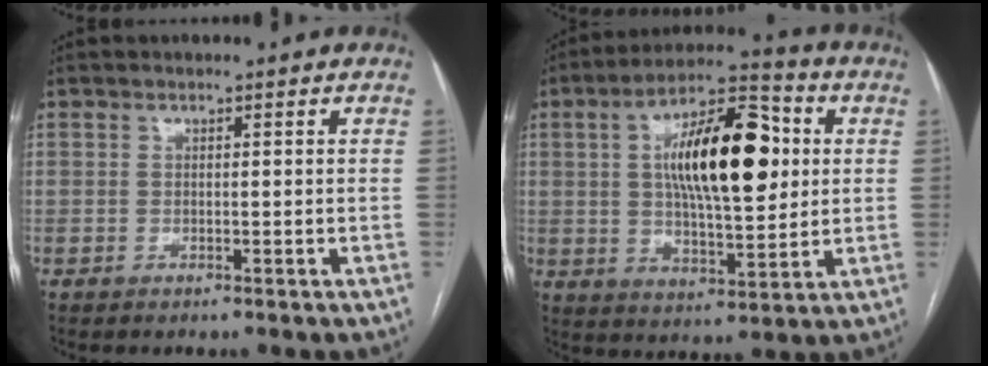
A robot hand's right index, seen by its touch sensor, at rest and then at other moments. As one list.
[{"total": 17.4, "force": [3.2, 5.6, 16.1], "torque": [-0.272, 0.025, 0.050]}]